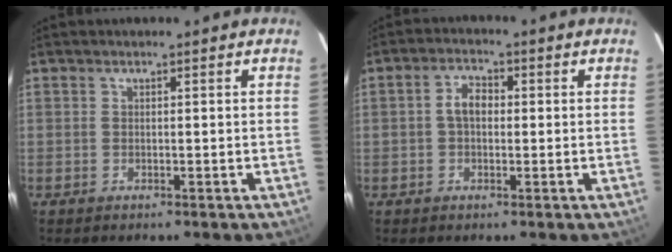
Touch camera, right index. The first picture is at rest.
{"total": 4.0, "force": [0.1, 2.7, 3.0], "torque": [-0.059, 0.014, 0.002]}